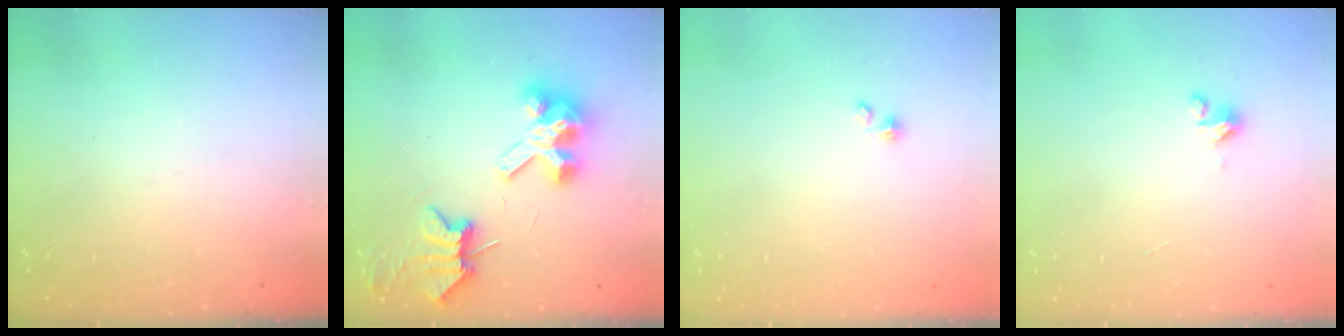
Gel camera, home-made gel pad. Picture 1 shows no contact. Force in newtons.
{"total": 8.0, "press": 8.0, "slide": 1.1}
{"total": 1.5, "press": 1.5, "slide": 0.0}
{"total": 1.8, "press": 1.7, "slide": 0.4}